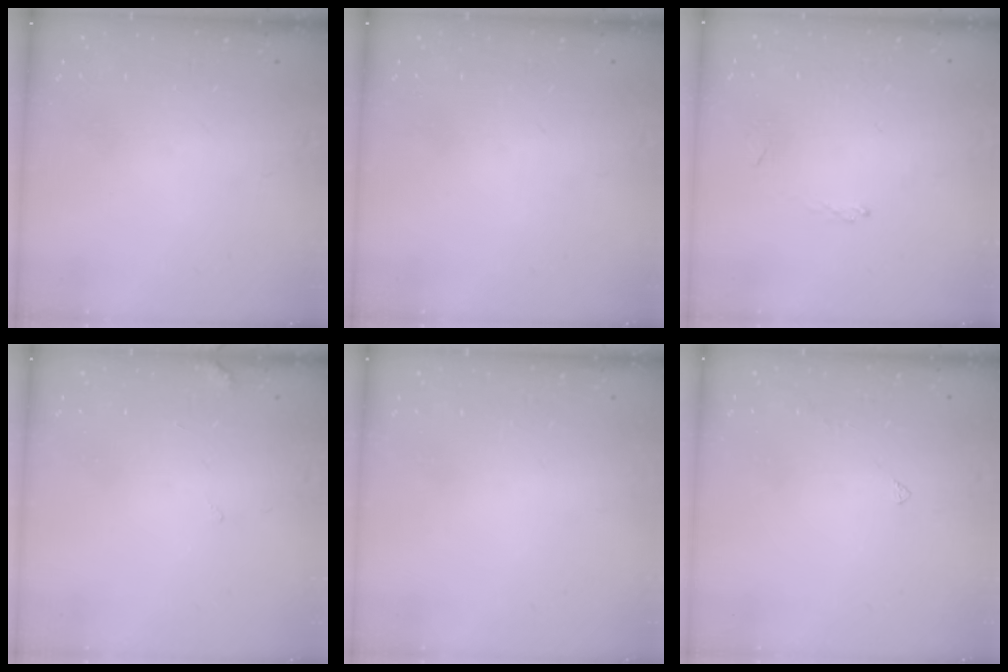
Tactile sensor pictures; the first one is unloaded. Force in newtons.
{"total": 0.0}
{"total": 1.1, "press": 1.0, "slide": 0.5}
{"total": 3.6, "press": 3.6, "slide": 0.3}
{"total": 1.8, "press": 1.8, "slide": 0.1}
{"total": 1.9, "press": 1.8, "slide": 0.4}